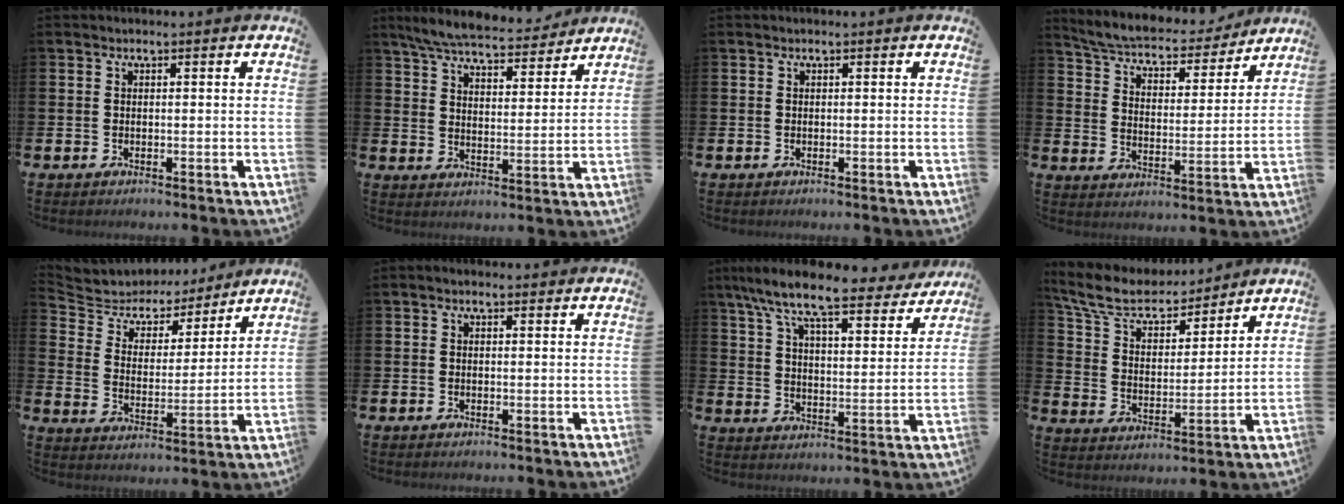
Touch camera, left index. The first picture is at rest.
{"total": 6.9, "force": [6.6, 1.0, 1.9], "torque": [-0.052, -0.040, 0.114]}
{"total": 0.0}
{"total": 6.2, "force": [6.0, 1.2, 1.3], "torque": [-0.054, -0.047, 0.099]}
{"total": 6.0, "force": [5.5, 2.5, 0.6], "torque": [-0.044, -0.046, 0.091]}
{"total": 0.5, "force": [0.2, 0.3, 0.4], "torque": [-0.003, 0.004, 0.001]}
{"total": 10.1, "force": [8.7, 1.7, 4.8], "torque": [-0.113, -0.051, 0.147]}
{"total": 9.0, "force": [8.1, 2.8, 2.8], "torque": [-0.092, -0.052, 0.144]}